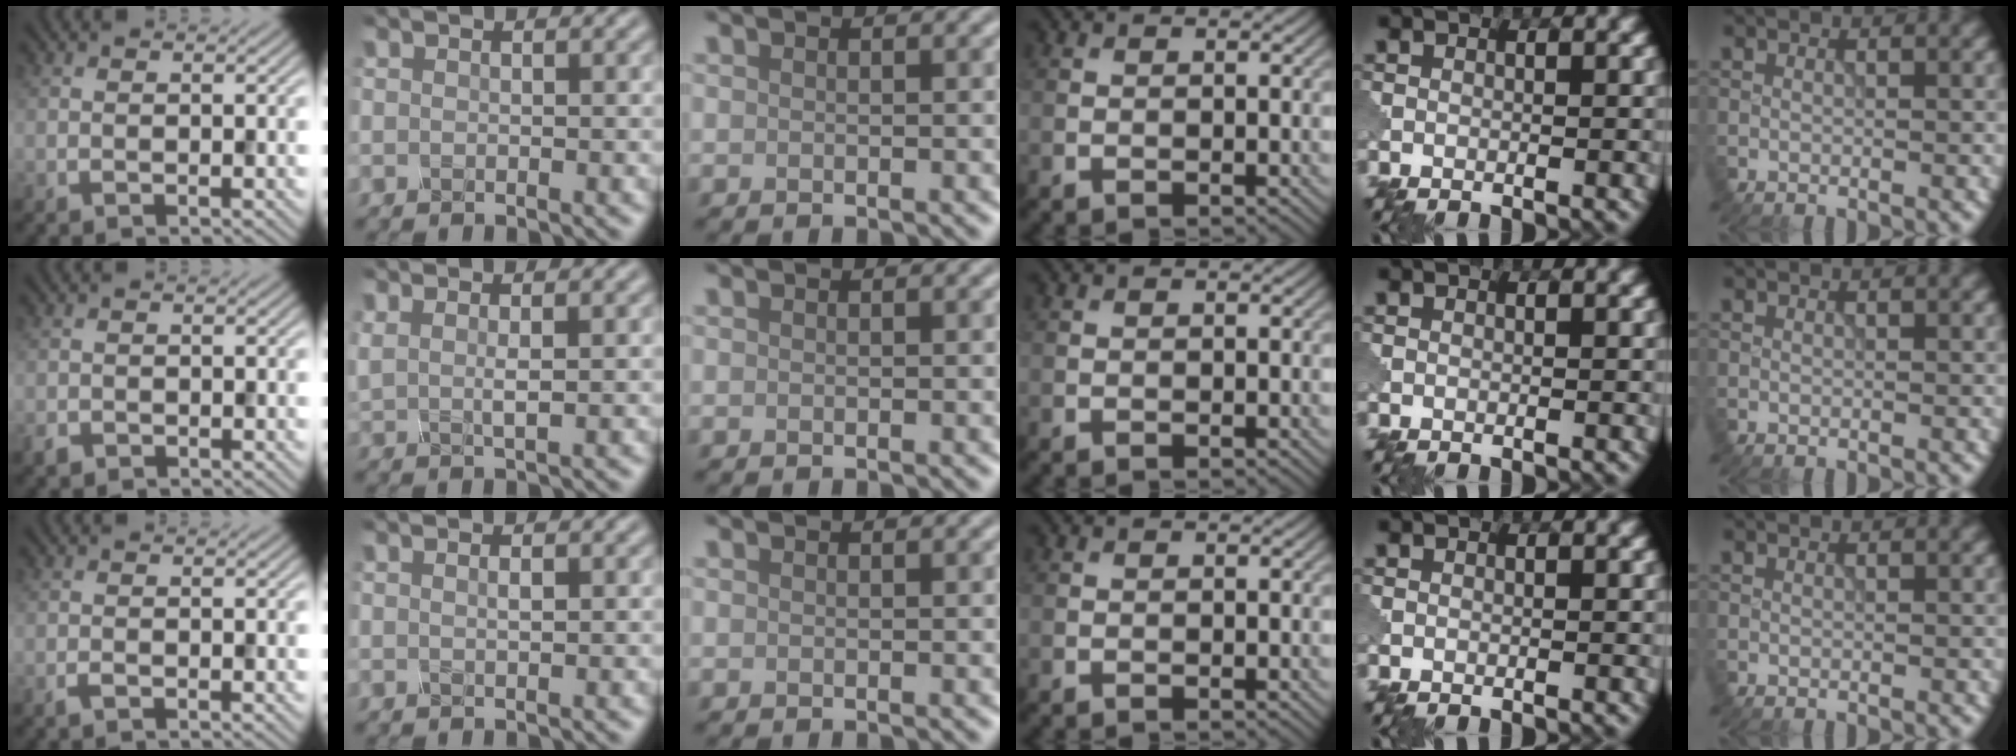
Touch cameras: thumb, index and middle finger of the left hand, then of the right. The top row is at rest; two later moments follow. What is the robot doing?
{"motion": "squeeze", "object": "clothespin"}